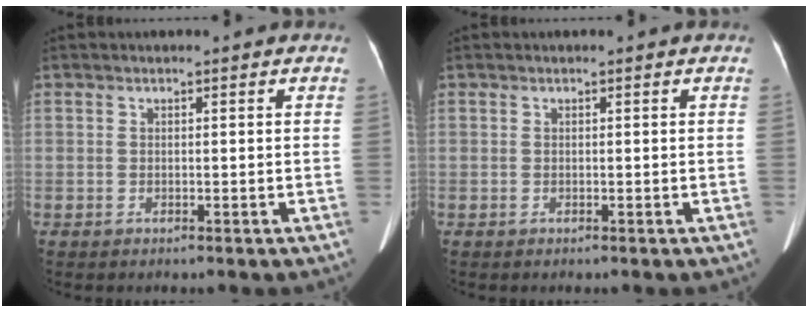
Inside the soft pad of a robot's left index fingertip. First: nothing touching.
{"total": 0.0}